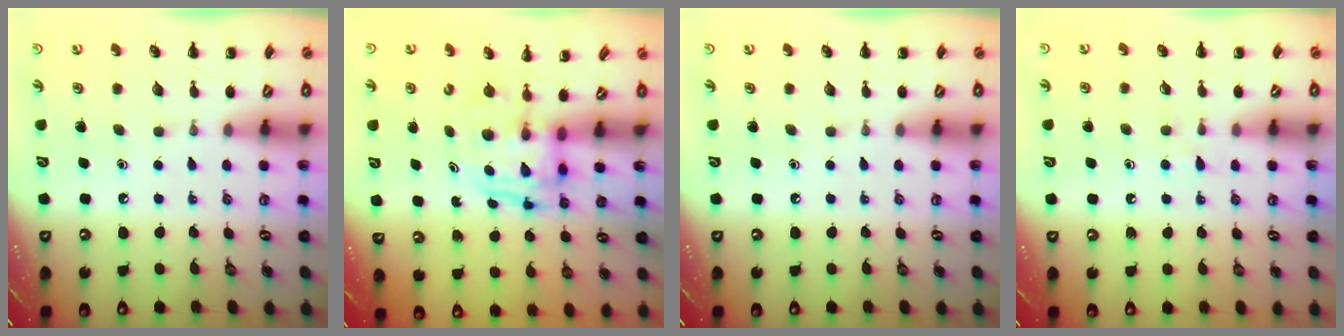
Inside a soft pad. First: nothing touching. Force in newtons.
{"total": 4.0, "press": 3.9, "slide": 0.4}
{"total": 0.0}
{"total": 4.1, "press": 3.9, "slide": 1.4}